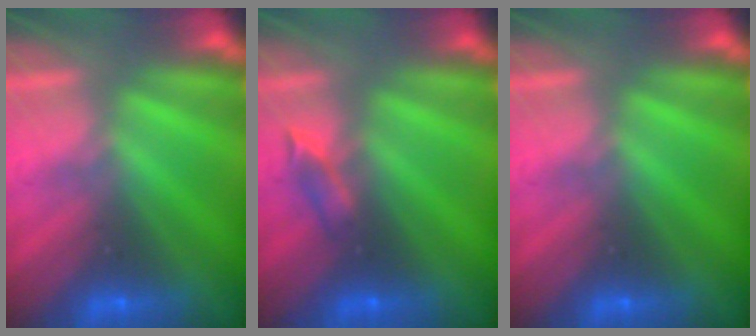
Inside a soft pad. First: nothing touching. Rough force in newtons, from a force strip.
{"total": 2.2}
{"total": 0.0}